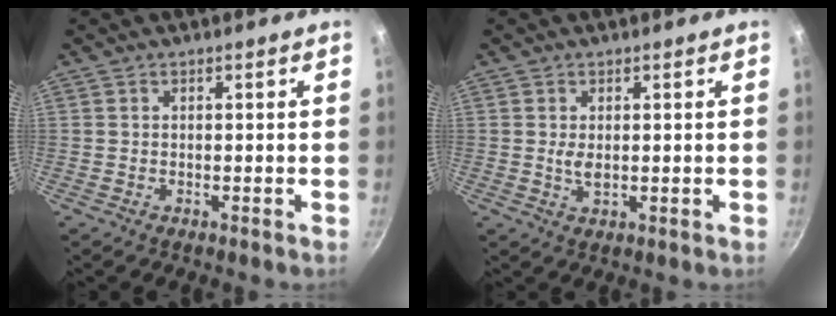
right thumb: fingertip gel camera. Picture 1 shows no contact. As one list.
[{"total": 1.0, "force": [0.1, 0.2, 1.0], "torque": [-0.020, -0.002, -0.001]}]